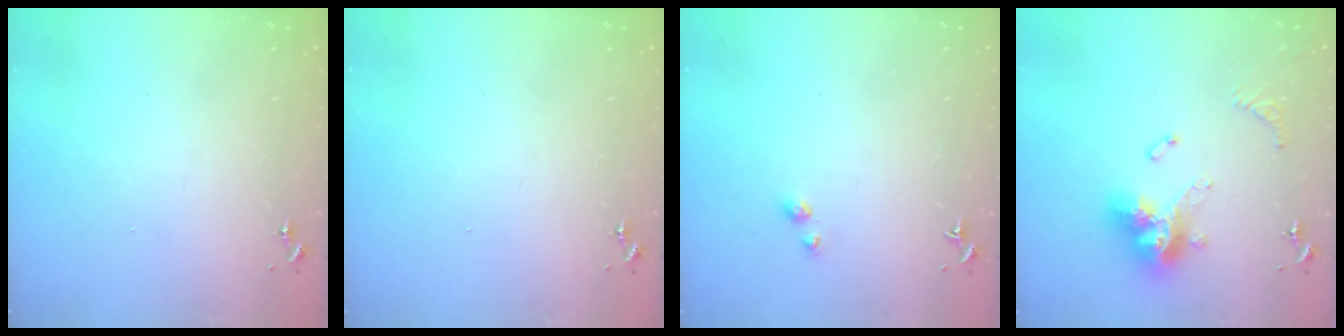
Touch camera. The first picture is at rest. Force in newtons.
{"total": 0.0}
{"total": 2.9, "press": 2.8, "slide": 0.4}
{"total": 15.8, "press": 15.7, "slide": 1.5}